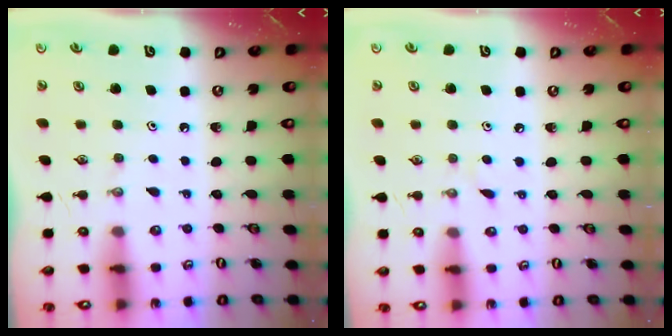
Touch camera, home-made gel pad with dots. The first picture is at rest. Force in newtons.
{"total": 2.1, "press": 2.1, "slide": 0.3}